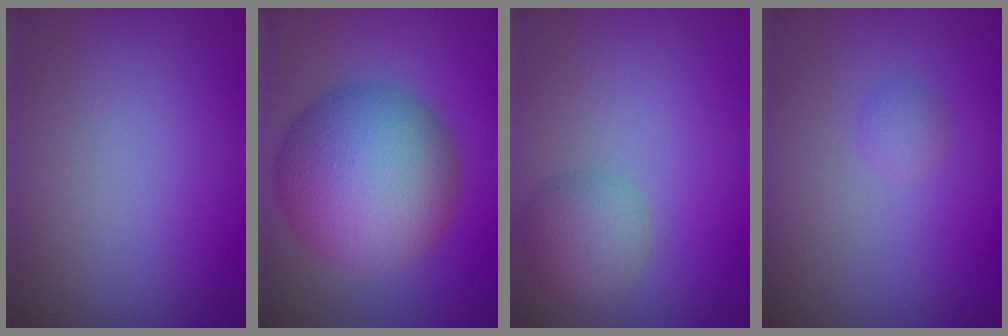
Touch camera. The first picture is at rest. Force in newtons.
{"total": 11.5, "press": 11.5, "slide": 0.3}
{"total": 3.1, "press": 3.1, "slide": 0.2}
{"total": 0.9, "press": 0.9, "slide": 0.0}